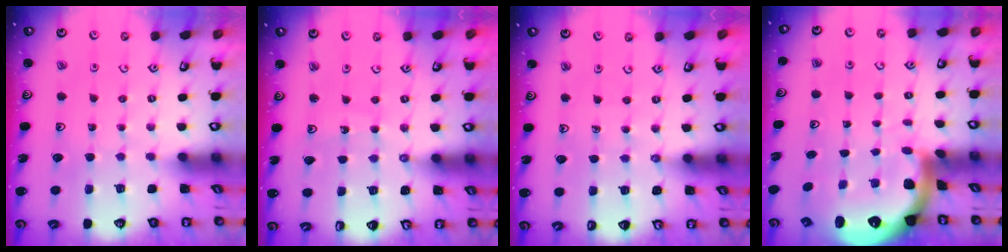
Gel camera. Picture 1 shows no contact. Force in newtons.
{"total": 5.6, "press": 5.6, "slide": 0.8}
{"total": 1.7, "press": 1.7, "slide": 0.2}
{"total": 2.8, "press": 2.7, "slide": 0.6}